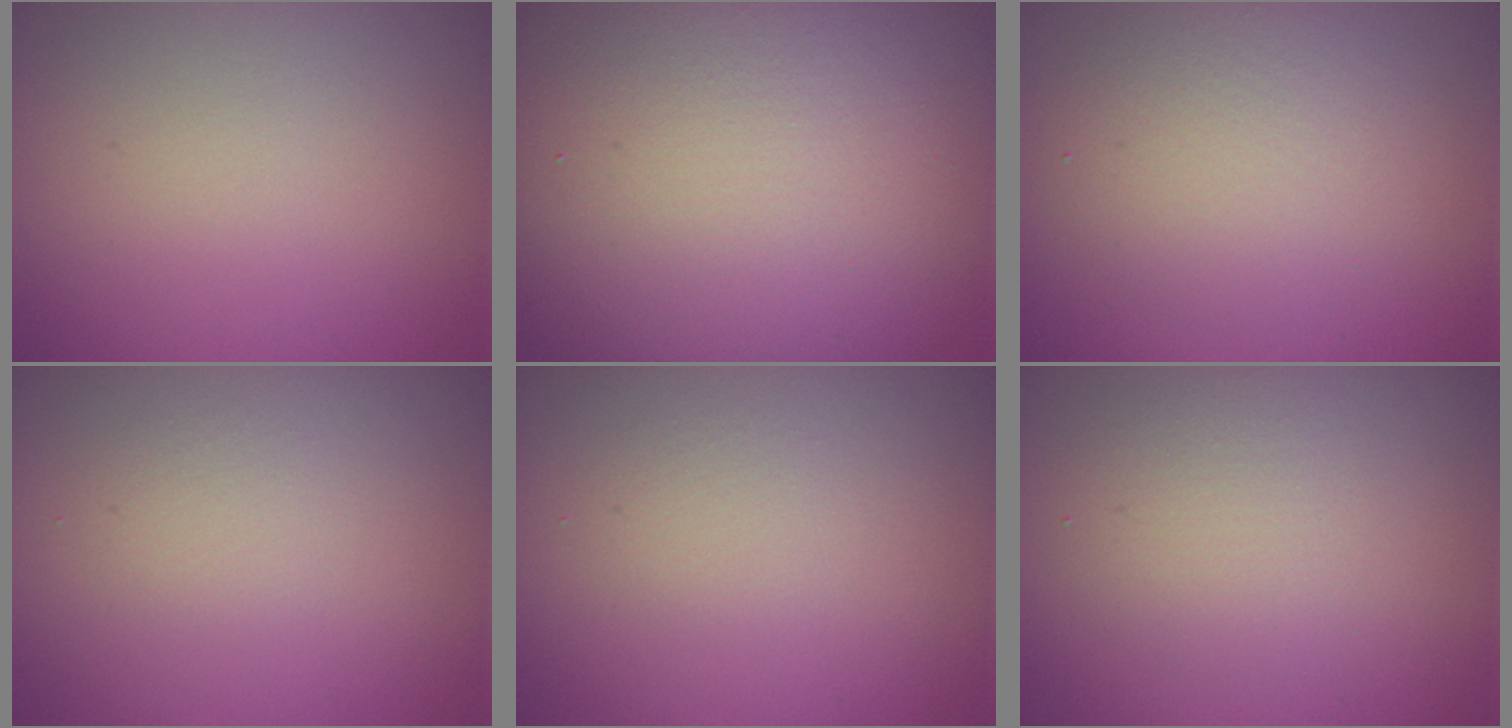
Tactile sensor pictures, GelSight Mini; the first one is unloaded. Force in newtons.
{"total": 17.5, "press": 17.5, "slide": 0.9}
{"total": 3.9, "press": 3.9, "slide": 0.3}
{"total": 1.2, "press": 1.2, "slide": 0.0}
{"total": 1.2, "press": 1.2, "slide": 0.0}
{"total": 2.7, "press": 2.7, "slide": 0.1}